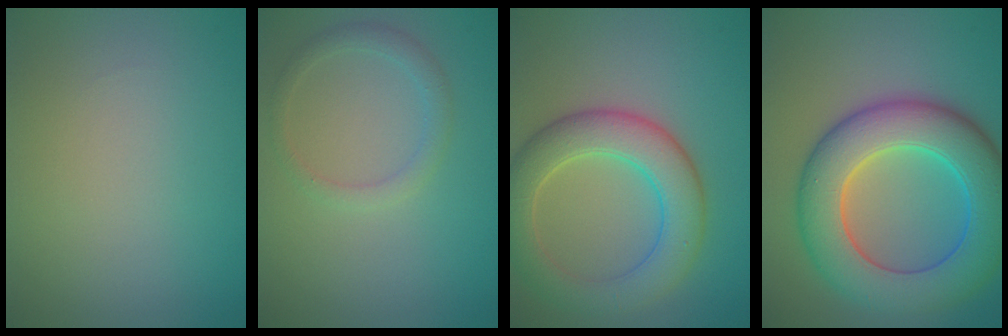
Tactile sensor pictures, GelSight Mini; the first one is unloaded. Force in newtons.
{"total": 1.7, "press": 1.7, "slide": 0.2}
{"total": 6.3, "press": 6.3, "slide": 0.3}
{"total": 10.2, "press": 10.2, "slide": 0.2}